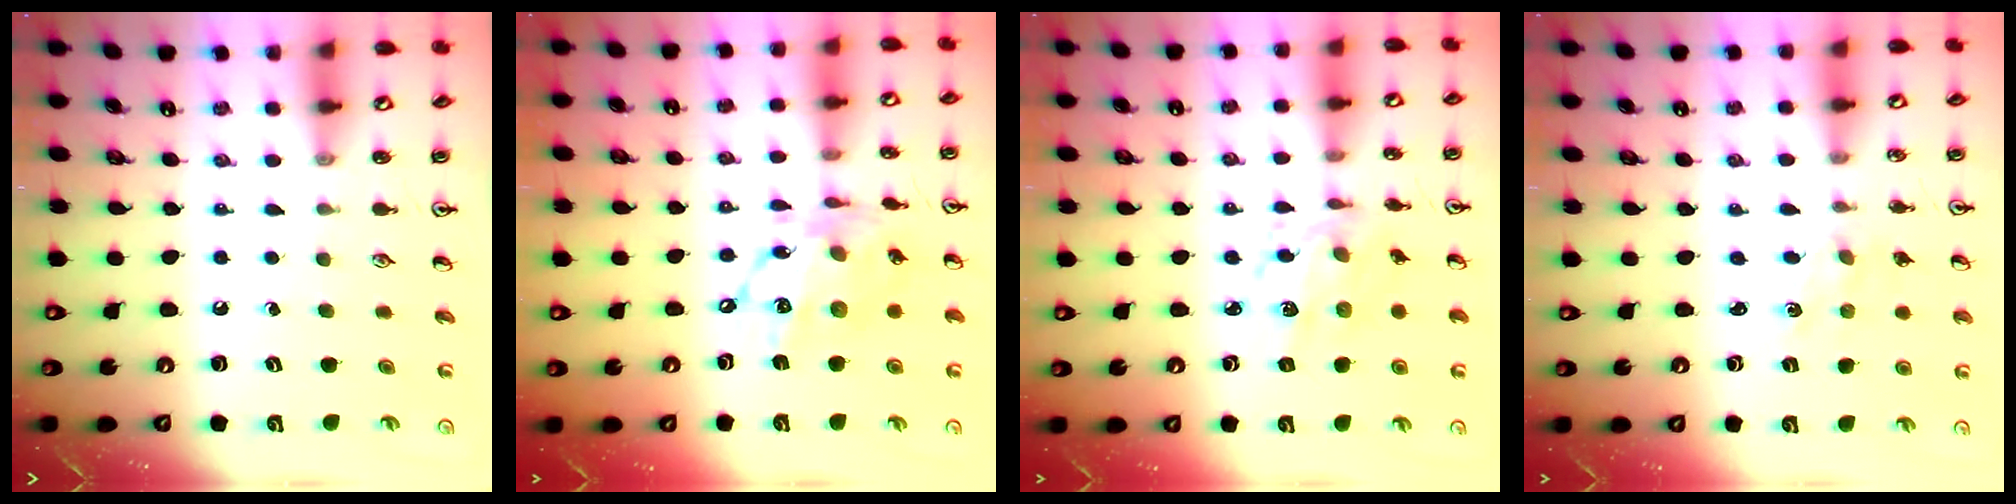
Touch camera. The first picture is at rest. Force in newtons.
{"total": 15.2, "press": 15.2, "slide": 1.1}
{"total": 9.5, "press": 9.5, "slide": 0.6}
{"total": 1.9, "press": 1.9, "slide": 0.3}